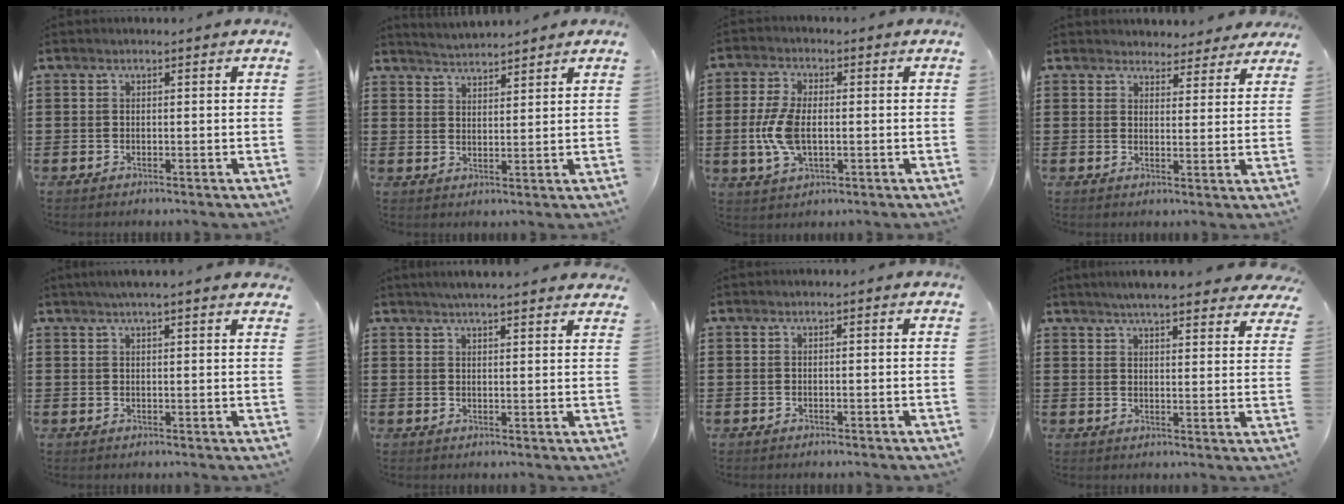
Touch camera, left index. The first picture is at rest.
{"total": 3.3, "force": [3.3, -0.1, 0.0], "torque": [-0.011, -0.011, 0.061]}
{"total": 7.3, "force": [-0.6, 3.8, 6.3], "torque": [-0.156, -0.004, -0.019]}
{"total": 3.6, "force": [3.4, 1.1, 0.2], "torque": [-0.019, -0.008, 0.065]}
{"total": 2.6, "force": [2.3, 0.1, 1.3], "torque": [-0.030, 0.002, 0.042]}
{"total": 3.1, "force": [3.0, -0.2, 0.8], "torque": [-0.024, -0.007, 0.055]}
{"total": 0.0}
{"total": 5.1, "force": [4.9, 0.0, 1.5], "torque": [-0.047, -0.018, 0.088]}